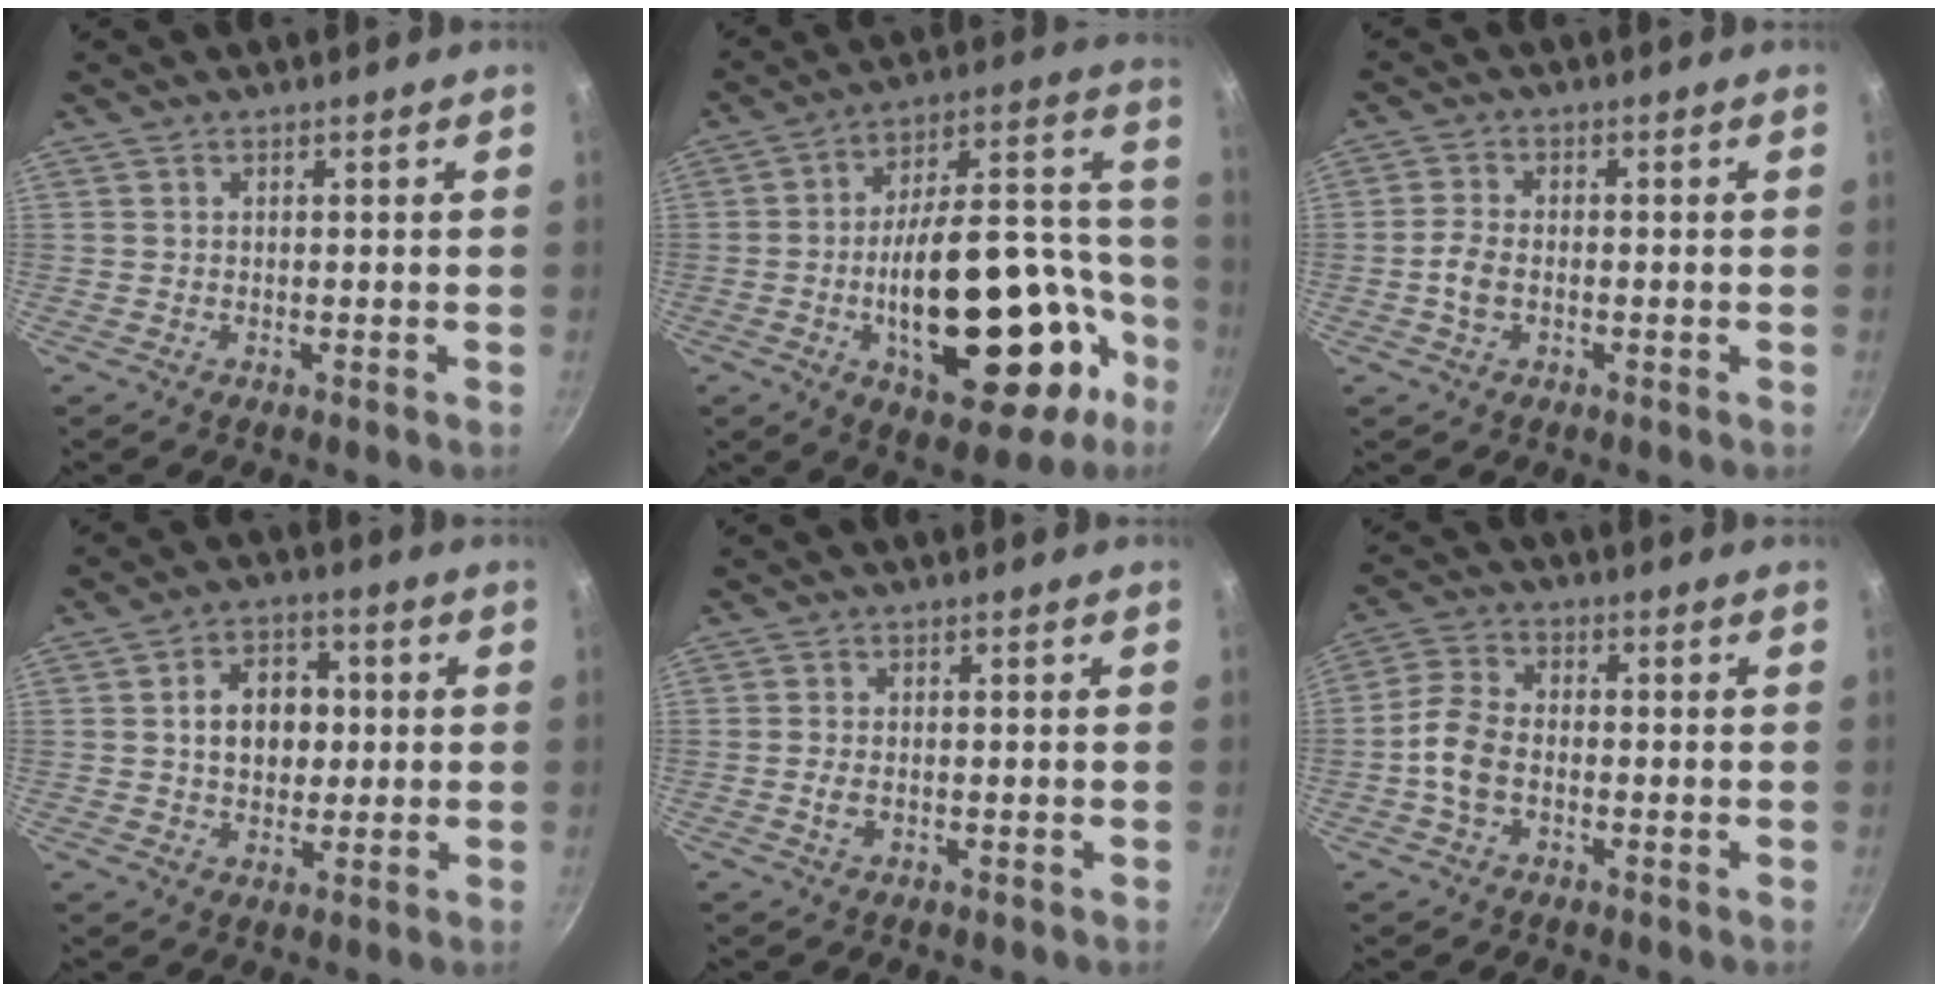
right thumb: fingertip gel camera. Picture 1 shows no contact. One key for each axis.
{"total": 30.5, "fx": -9.7, "fy": 14.8, "fz": 24.8, "tx": -0.323, "ty": 0.074, "tz": -0.127}
{"total": 4.3, "fx": -1.0, "fy": 2.7, "fz": 3.2, "tx": -0.069, "ty": 0.013, "tz": -0.026}
{"total": 9.6, "fx": 0.9, "fy": 7.2, "fz": 6.2, "tx": -0.063, "ty": 0.013, "tz": 0.010}
{"total": 2.4, "fx": -0.6, "fy": 1.4, "fz": 1.8, "tx": -0.035, "ty": 0.005, "tz": -0.011}
{"total": 7.6, "fx": -1.8, "fy": 4.9, "fz": 5.5, "tx": -0.108, "ty": 0.028, "tz": -0.046}